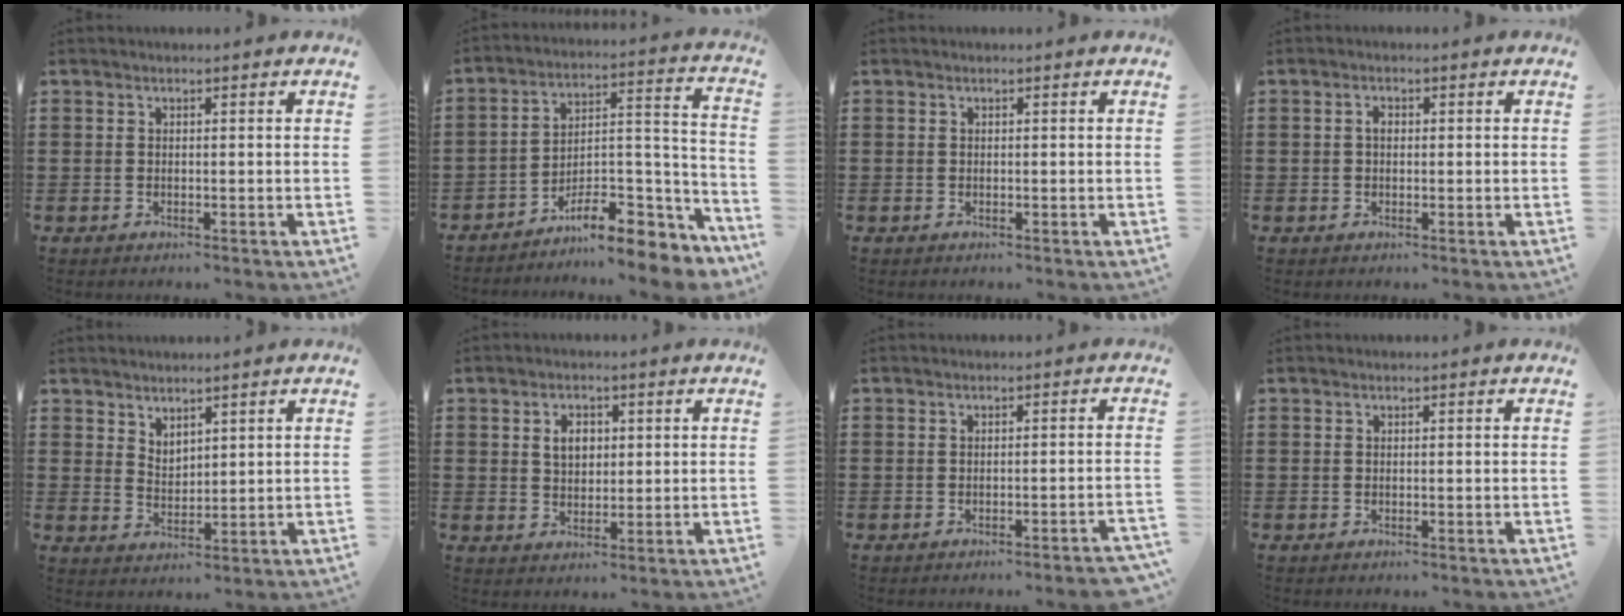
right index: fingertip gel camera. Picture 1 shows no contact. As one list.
[{"total": 9.6, "force": [-8.0, 2.7, 4.6], "torque": [-0.059, 0.023, -0.148]}, {"total": 0.0}, {"total": 1.3, "force": [0.0, 0.8, 1.0], "torque": [-0.021, 0.005, -0.001]}, {"total": 2.8, "force": [2.6, 0.8, -0.1], "torque": [-0.004, -0.003, 0.051]}, {"total": 3.4, "force": [0.9, 2.4, 2.3], "torque": [-0.052, 0.011, 0.014]}, {"total": 1.6, "force": [-1.4, -0.3, 0.8], "torque": [-0.013, -0.002, -0.026]}, {"total": 0.0}]